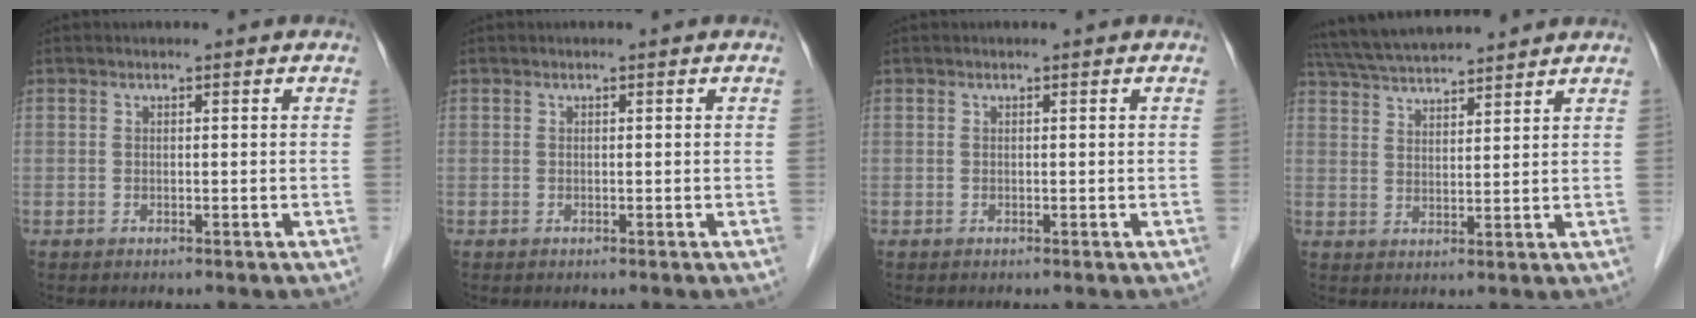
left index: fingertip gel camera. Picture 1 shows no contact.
{"total": 0.0}
{"total": 0.0}
{"total": 11.2, "force": [10.4, 0.9, 4.0], "torque": [-0.080, 0.034, 0.173]}